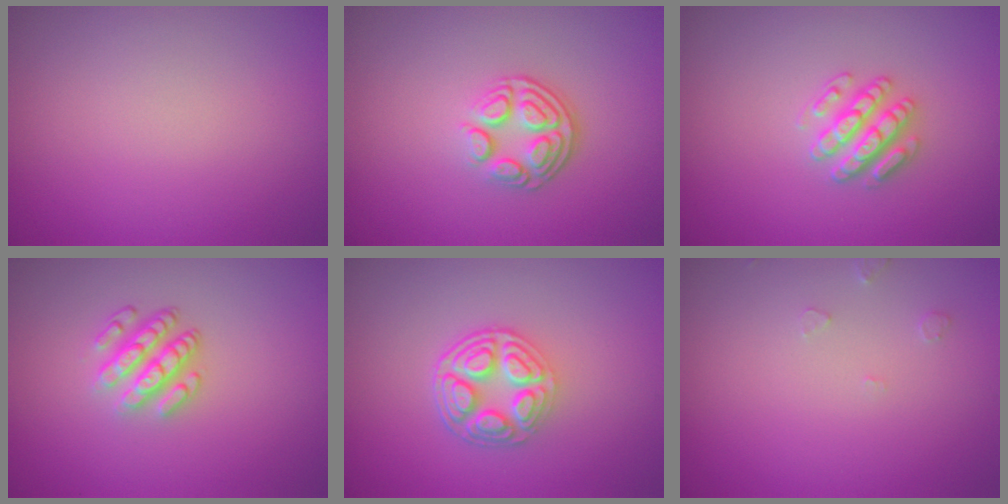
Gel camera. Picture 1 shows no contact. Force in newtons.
{"total": 3.9, "press": 2.7, "slide": 2.8}
{"total": 2.9, "press": 2.8, "slide": 0.6}
{"total": 3.6, "press": 2.6, "slide": 2.4}
{"total": 4.7, "press": 3.7, "slide": 2.9}
{"total": 0.9, "press": 0.9, "slide": 0.2}